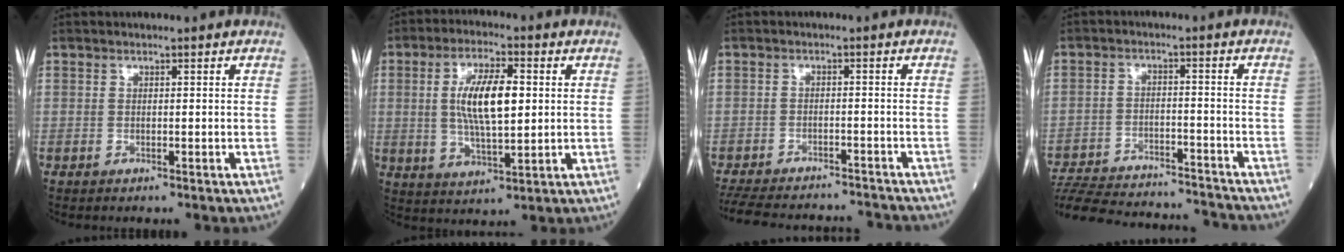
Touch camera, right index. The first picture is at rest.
{"total": 10.2, "force": [1.4, 2.8, 9.7], "torque": [-0.187, 0.005, 0.027]}
{"total": 16.3, "force": [-15.1, 3.6, 5.1], "torque": [-0.128, -0.009, -0.205]}
{"total": 22.0, "force": [-20.7, 3.0, 6.8], "torque": [-0.154, -0.022, -0.297]}